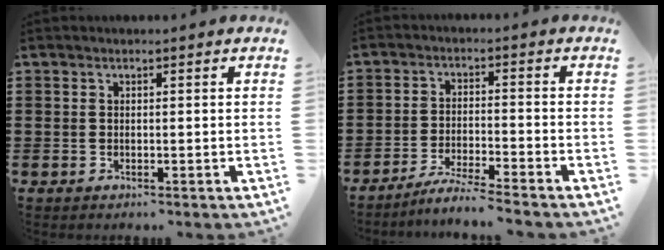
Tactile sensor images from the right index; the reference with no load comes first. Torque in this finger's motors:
{"motor_torque": [1.10, 0.99, -0.25, -0.01]}